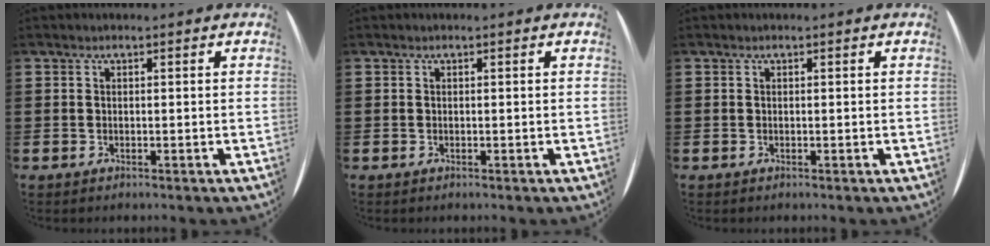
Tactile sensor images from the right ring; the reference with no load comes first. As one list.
[{"total": 0.0}, {"total": 0.0}]